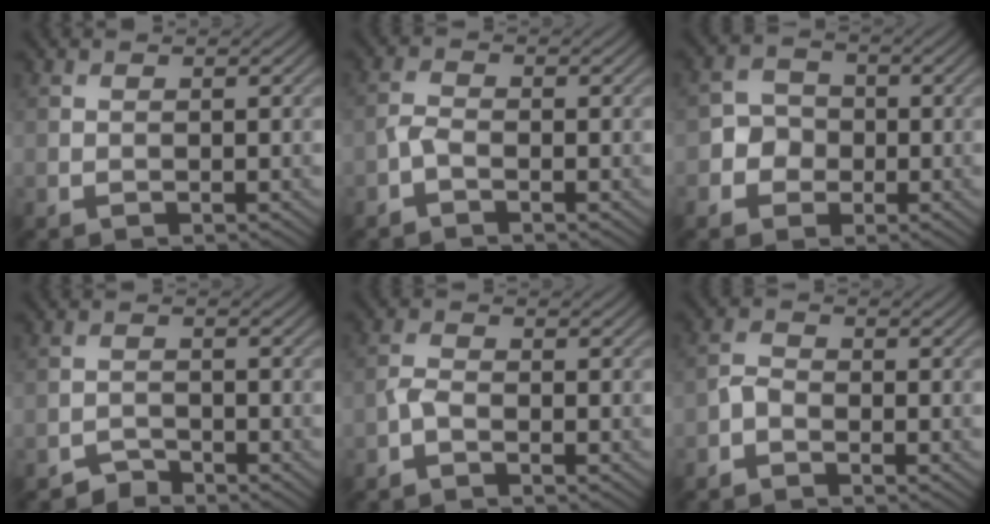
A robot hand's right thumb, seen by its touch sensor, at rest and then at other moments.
{"total": 1.7, "force": [-1.0, 0.7, 1.2], "torque": [-0.027, 0.003, -0.028]}
{"total": 3.6, "force": [-1.0, 3.3, 1.1], "torque": [-0.009, -0.002, -0.031]}
{"total": 1.8, "force": [-1.7, 0.5, 0.1], "torque": [0.002, 0.007, -0.037]}
{"total": 1.7, "force": [-1.0, 0.7, 1.2], "torque": [-0.027, 0.003, -0.026]}
{"total": 1.8, "force": [-1.2, 1.1, 0.9], "torque": [-0.020, 0.005, -0.032]}